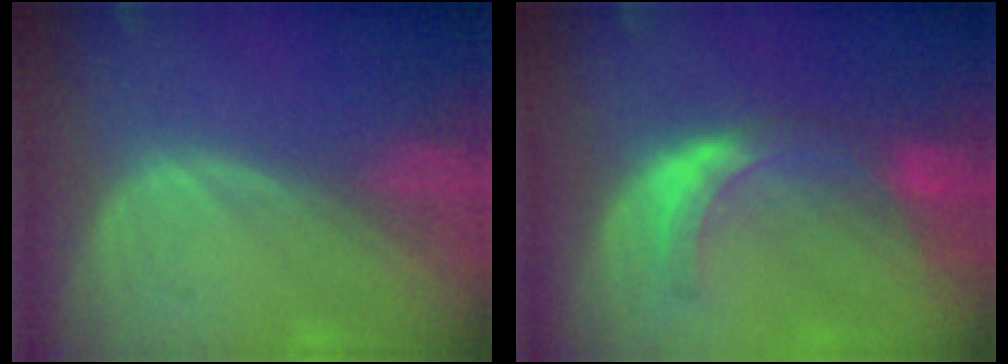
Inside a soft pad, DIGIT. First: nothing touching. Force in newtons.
{"total": 5.9, "press": 5.9, "slide": 0.6}